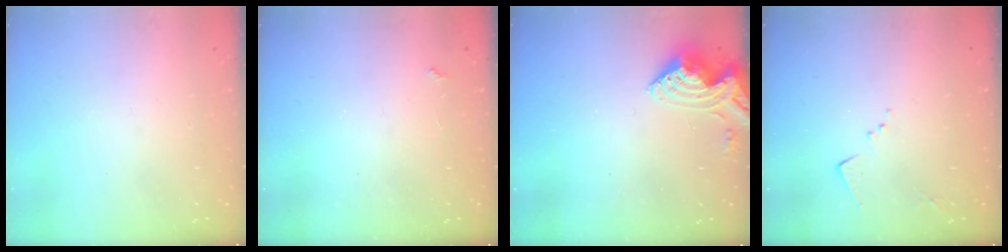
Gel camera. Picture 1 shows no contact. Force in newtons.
{"total": 2.3, "press": 2.3, "slide": 0.4}
{"total": 9.3, "press": 9.3, "slide": 0.4}
{"total": 5.7, "press": 5.7, "slide": 0.7}